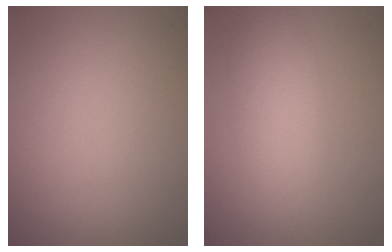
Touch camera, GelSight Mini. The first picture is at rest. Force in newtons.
{"total": 3.5, "press": 3.5, "slide": 0.1}